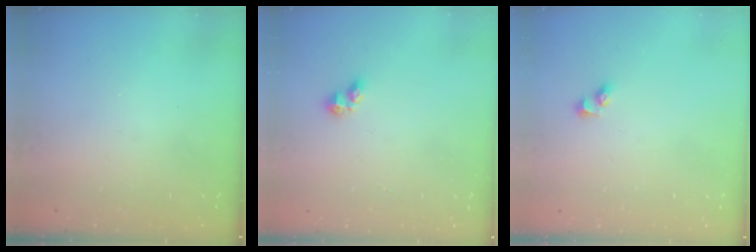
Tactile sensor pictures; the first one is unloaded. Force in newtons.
{"total": 3.3, "press": 3.3, "slide": 0.4}
{"total": 2.7, "press": 2.5, "slide": 1.2}